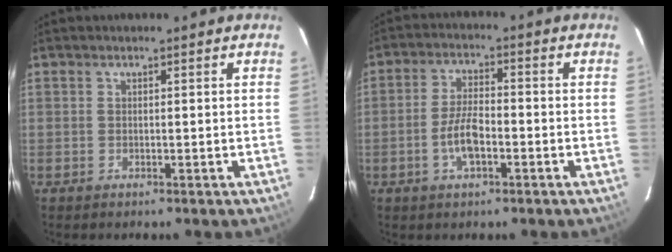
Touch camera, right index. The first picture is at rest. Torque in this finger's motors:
{"motor_torque": [1.55, -0.31, 0.78, 0.08]}